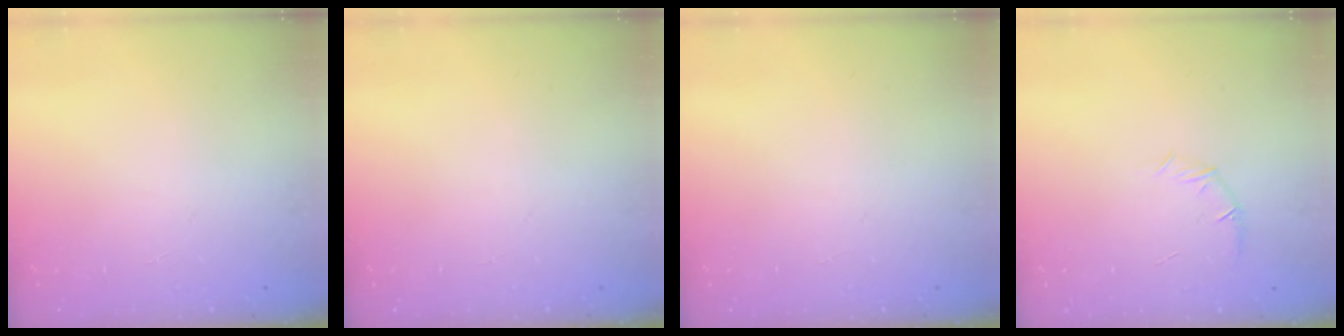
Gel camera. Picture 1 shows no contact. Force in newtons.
{"total": 0.0}
{"total": 0.0}
{"total": 6.3, "press": 6.1, "slide": 1.5}